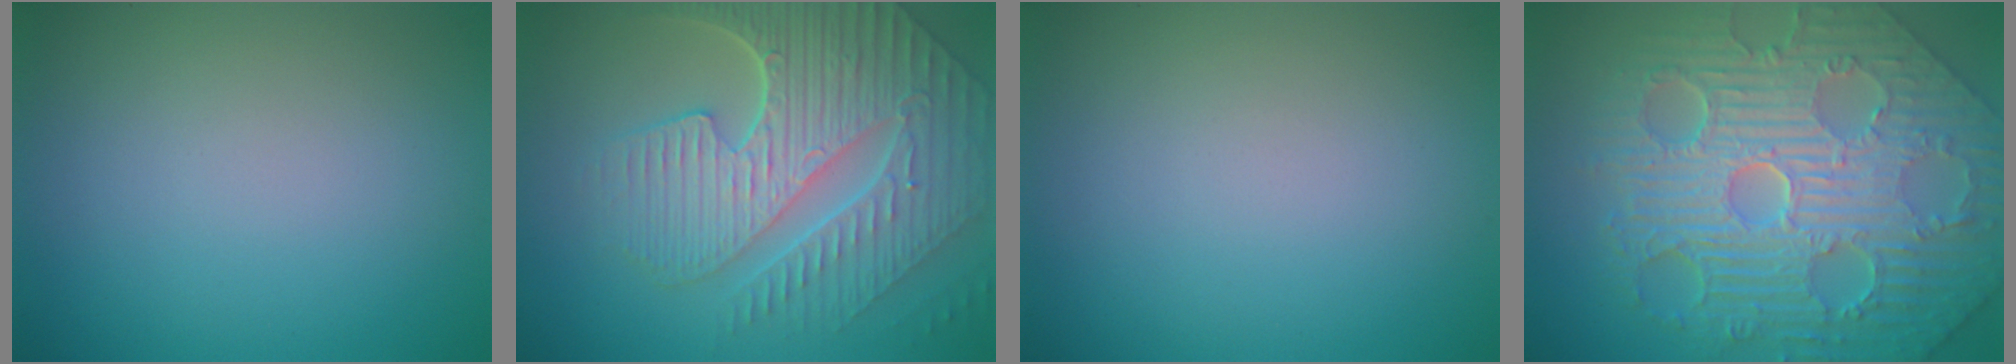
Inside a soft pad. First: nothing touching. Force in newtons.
{"total": 9.1, "press": 6.1, "slide": 6.7}
{"total": 0.0}
{"total": 12.0, "press": 8.0, "slide": 8.9}